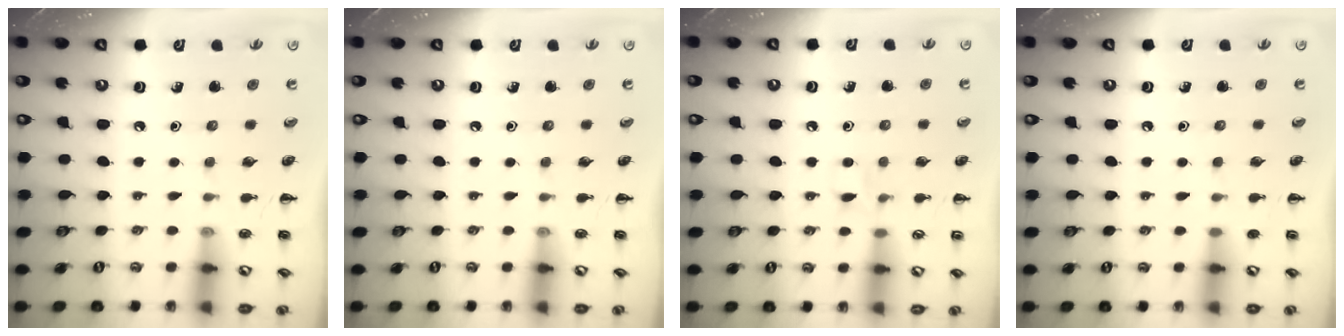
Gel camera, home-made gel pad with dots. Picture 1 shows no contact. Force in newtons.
{"total": 0.0}
{"total": 3.6, "press": 3.4, "slide": 1.2}
{"total": 0.5, "press": 0.5, "slide": 0.1}